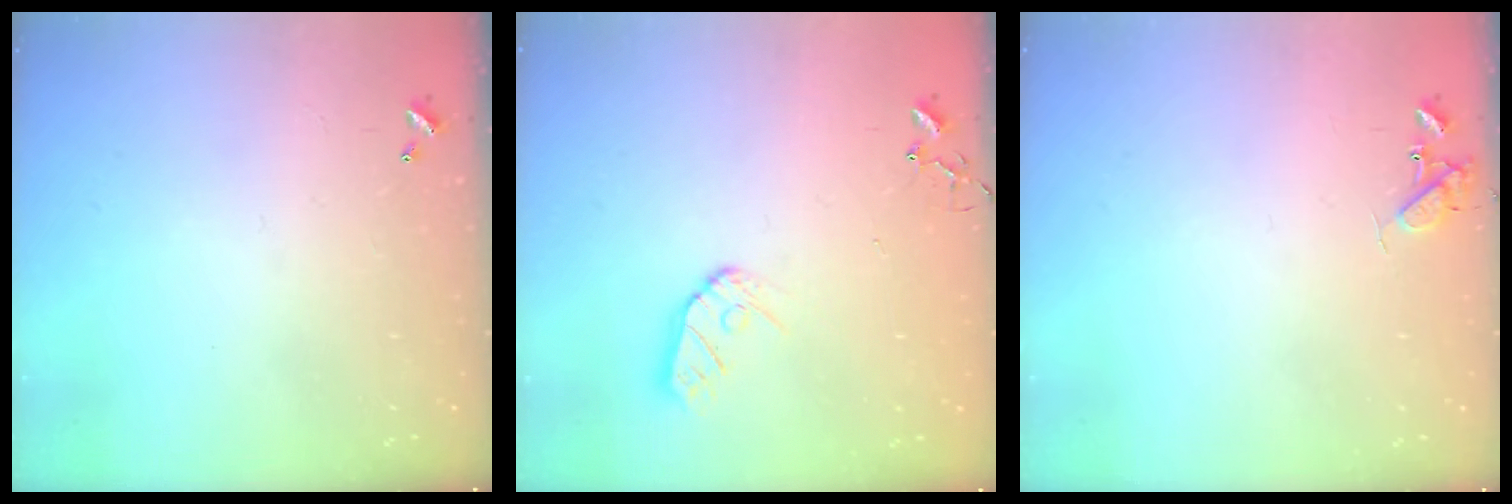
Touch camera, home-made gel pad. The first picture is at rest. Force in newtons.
{"total": 9.0, "press": 8.9, "slide": 0.8}
{"total": 8.6, "press": 8.6, "slide": 0.7}